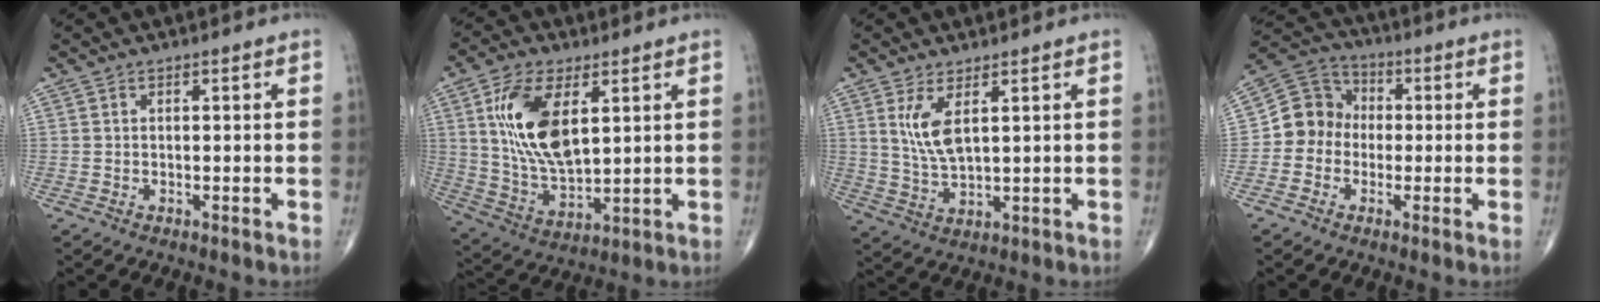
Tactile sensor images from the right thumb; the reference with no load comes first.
{"total": 15.2, "force": [4.6, 7.4, 12.5], "torque": [-0.238, -0.020, 0.094]}
{"total": 6.2, "force": [2.4, 2.2, 5.3], "torque": [-0.110, -0.019, 0.059]}
{"total": 8.9, "force": [-1.0, 8.0, 3.6], "torque": [-0.040, 0.036, -0.034]}